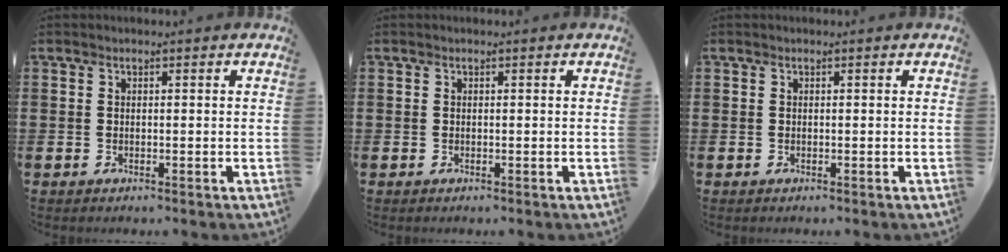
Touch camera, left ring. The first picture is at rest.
{"total": 0.0}
{"total": 0.0}